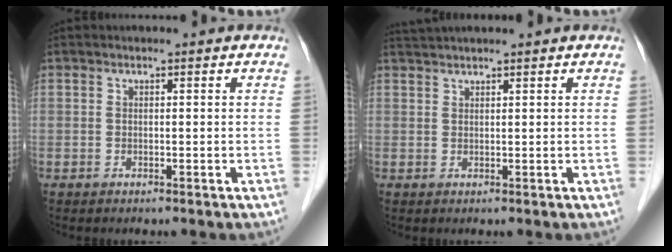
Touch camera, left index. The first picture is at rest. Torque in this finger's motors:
{"motor_torque": [0.11, -0.12, 0.06, 0.00]}